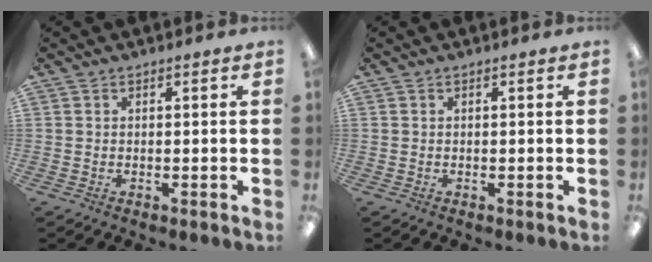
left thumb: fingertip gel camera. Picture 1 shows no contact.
{"total": 0.0}